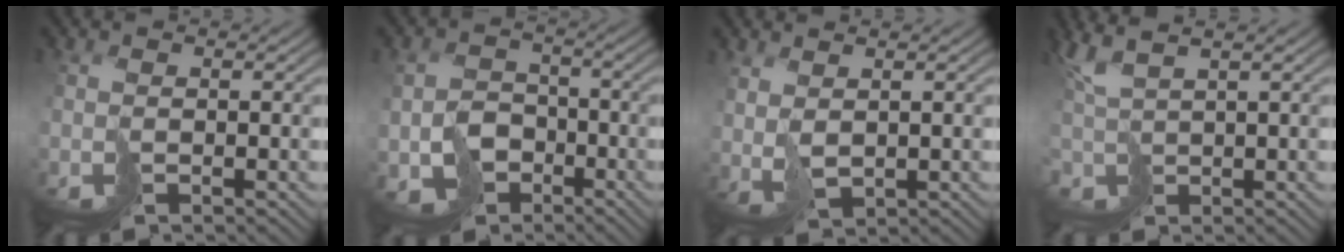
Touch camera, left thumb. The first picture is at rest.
{"total": 4.6, "force": [-2.0, 4.1, 0.8], "torque": [-0.013, -0.006, -0.036]}
{"total": 1.9, "force": [1.7, 0.7, 0.7], "torque": [-0.020, 0.002, 0.041]}
{"total": 3.6, "force": [3.4, 0.8, 1.0], "torque": [-0.040, 0.011, 0.070]}